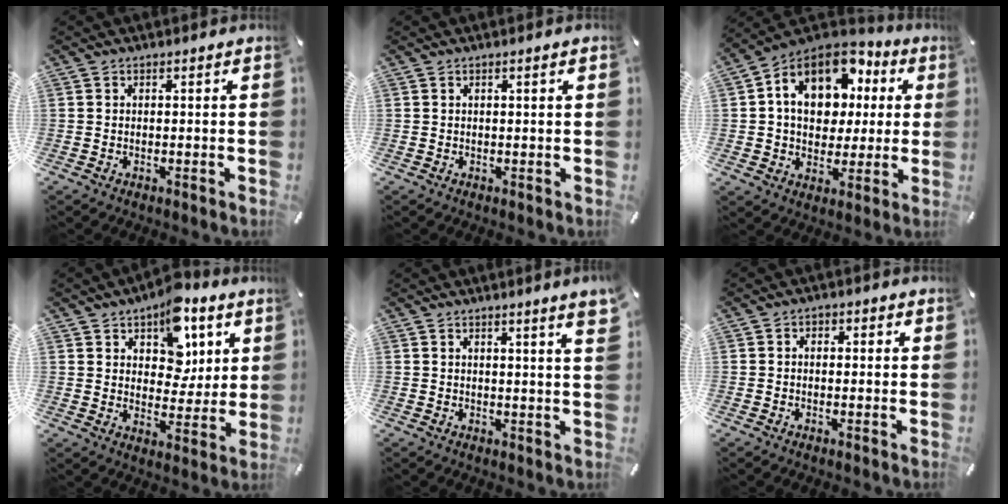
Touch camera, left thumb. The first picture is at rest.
{"total": 0.9, "force": [0.3, 0.0, 0.8], "torque": [-0.014, -0.001, 0.005]}
{"total": 16.2, "force": [5.3, 12.1, 9.4], "torque": [-0.181, -0.014, 0.099]}
{"total": 12.3, "force": [6.8, 8.3, 6.0], "torque": [-0.077, -0.036, 0.118]}
{"total": 4.4, "force": [2.5, 0.0, 3.6], "torque": [-0.055, -0.013, 0.039]}
{"total": 1.5, "force": [-0.2, 1.2, 0.9], "torque": [-0.009, 0.003, -0.006]}